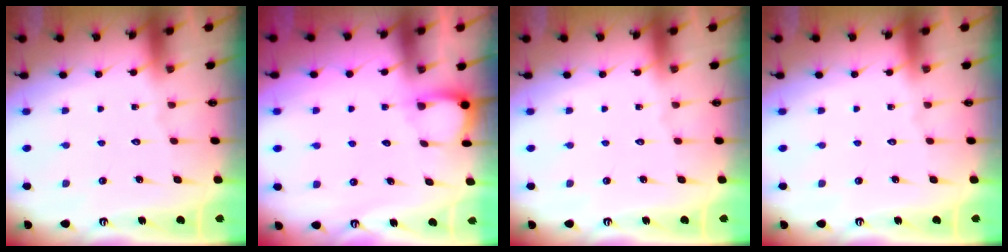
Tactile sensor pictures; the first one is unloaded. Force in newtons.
{"total": 1.9, "press": 1.9, "slide": 0.2}
{"total": 0.0}
{"total": 0.0}